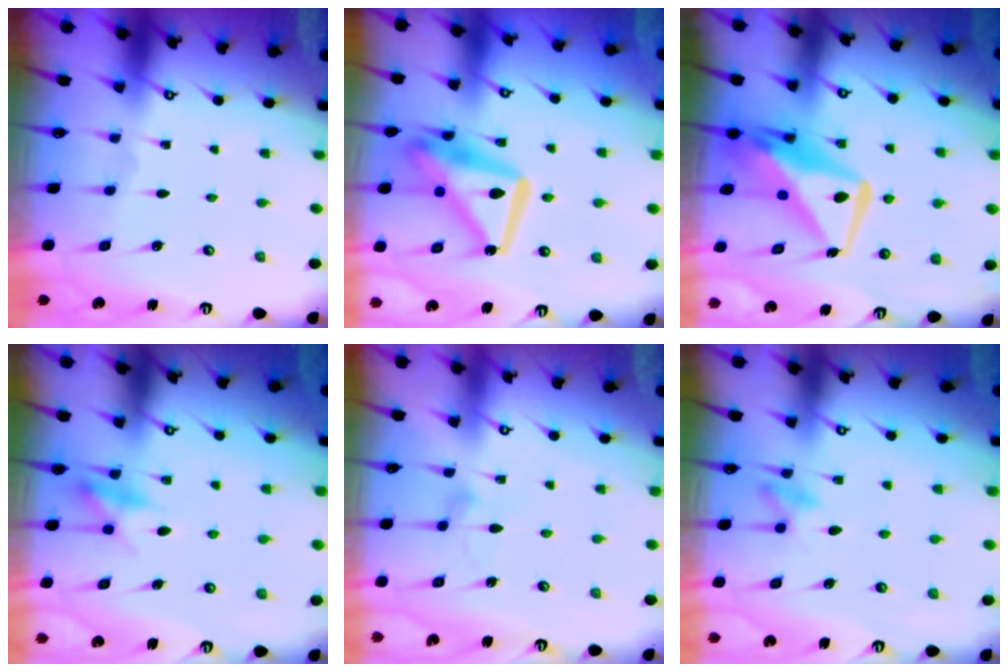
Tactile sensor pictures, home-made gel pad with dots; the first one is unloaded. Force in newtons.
{"total": 17.5, "press": 17.4, "slide": 1.8}
{"total": 13.0, "press": 12.9, "slide": 1.1}
{"total": 10.0, "press": 9.9, "slide": 1.2}
{"total": 9.3, "press": 9.3, "slide": 0.4}
{"total": 9.0, "press": 8.9, "slide": 1.3}